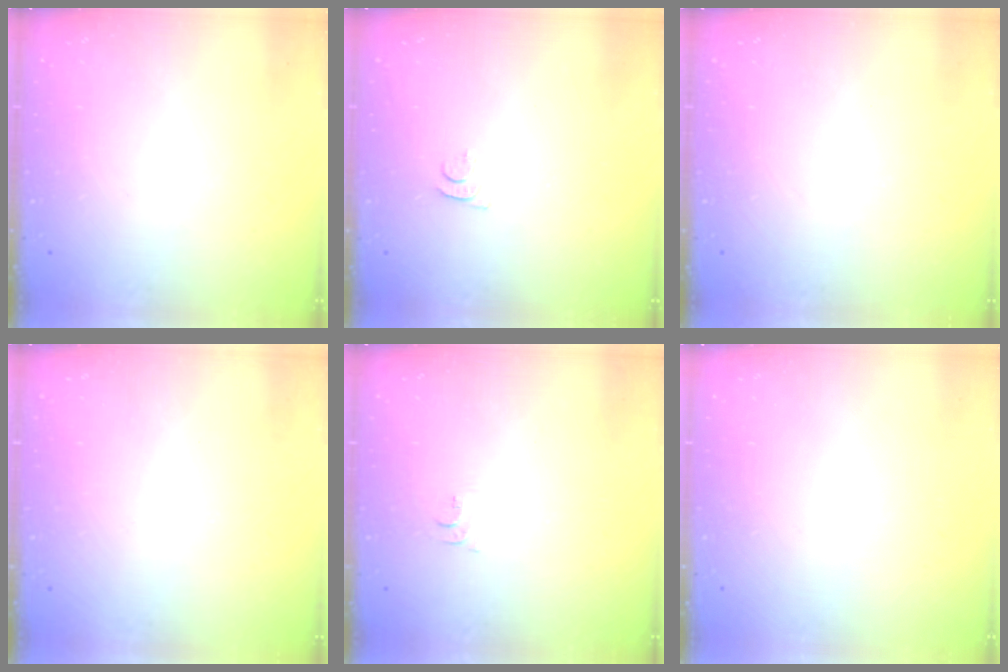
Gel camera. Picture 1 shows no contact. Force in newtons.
{"total": 4.8, "press": 4.7, "slide": 0.4}
{"total": 0.0}
{"total": 2.2, "press": 2.2, "slide": 0.4}
{"total": 5.7, "press": 5.7, "slide": 0.5}
{"total": 1.7, "press": 1.6, "slide": 0.1}